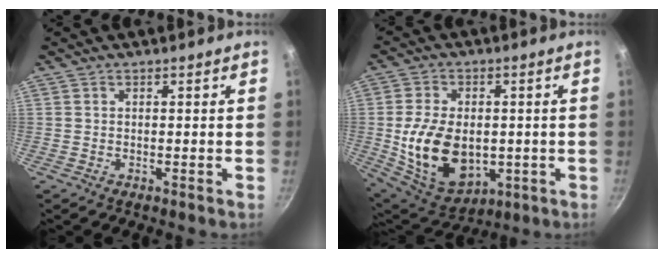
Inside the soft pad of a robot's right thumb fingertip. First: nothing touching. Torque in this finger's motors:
{"motor_torque": [-0.32, 1.43, 0.80, 0.92, 0.36]}